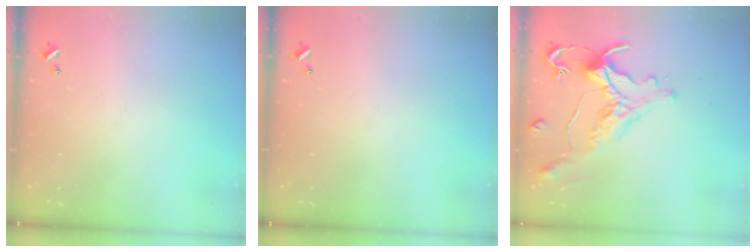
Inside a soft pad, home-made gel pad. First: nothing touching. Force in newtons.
{"total": 0.0}
{"total": 0.7, "press": 0.1, "slide": 0.7}